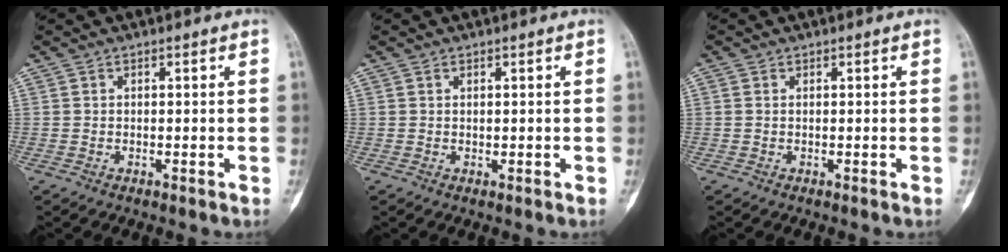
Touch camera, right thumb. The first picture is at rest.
{"total": 0.0}
{"total": 0.0}